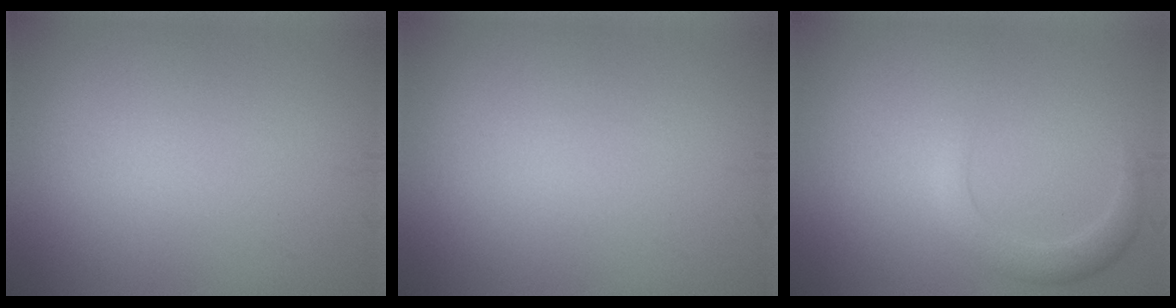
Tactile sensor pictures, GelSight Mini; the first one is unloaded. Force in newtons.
{"total": 0.0}
{"total": 2.1, "press": 2.1, "slide": 0.1}